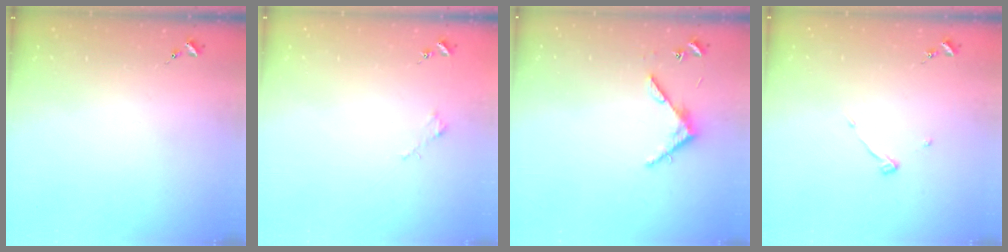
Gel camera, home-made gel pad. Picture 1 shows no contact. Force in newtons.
{"total": 1.8, "press": 1.8, "slide": 0.2}
{"total": 5.0, "press": 5.0, "slide": 0.4}
{"total": 3.9, "press": 3.9, "slide": 0.5}